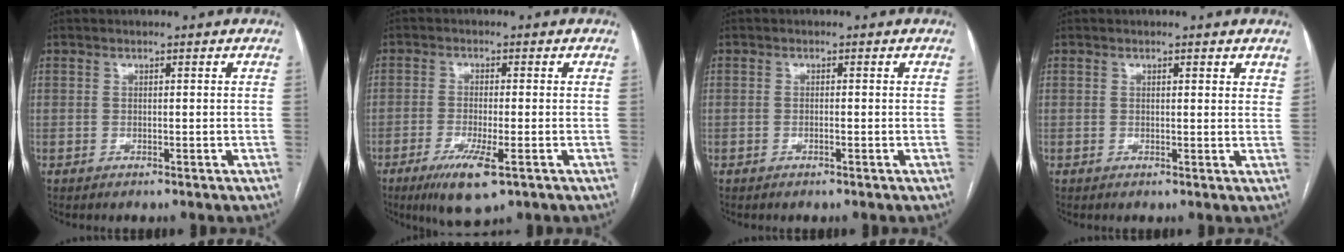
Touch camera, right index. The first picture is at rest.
{"total": 7.0, "force": [-3.6, 1.1, 6.0], "torque": [-0.113, -0.018, -0.058]}
{"total": 0.5, "force": [-0.2, 0.0, 0.5], "torque": [-0.010, 0.000, -0.003]}
{"total": 2.2, "force": [1.6, 0.7, 1.3], "torque": [-0.014, 0.000, 0.015]}